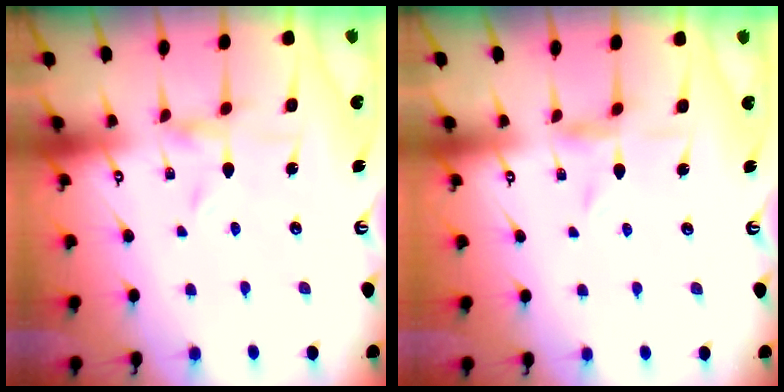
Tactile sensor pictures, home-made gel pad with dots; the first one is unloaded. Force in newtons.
{"total": 1.5, "press": 1.5, "slide": 0.3}